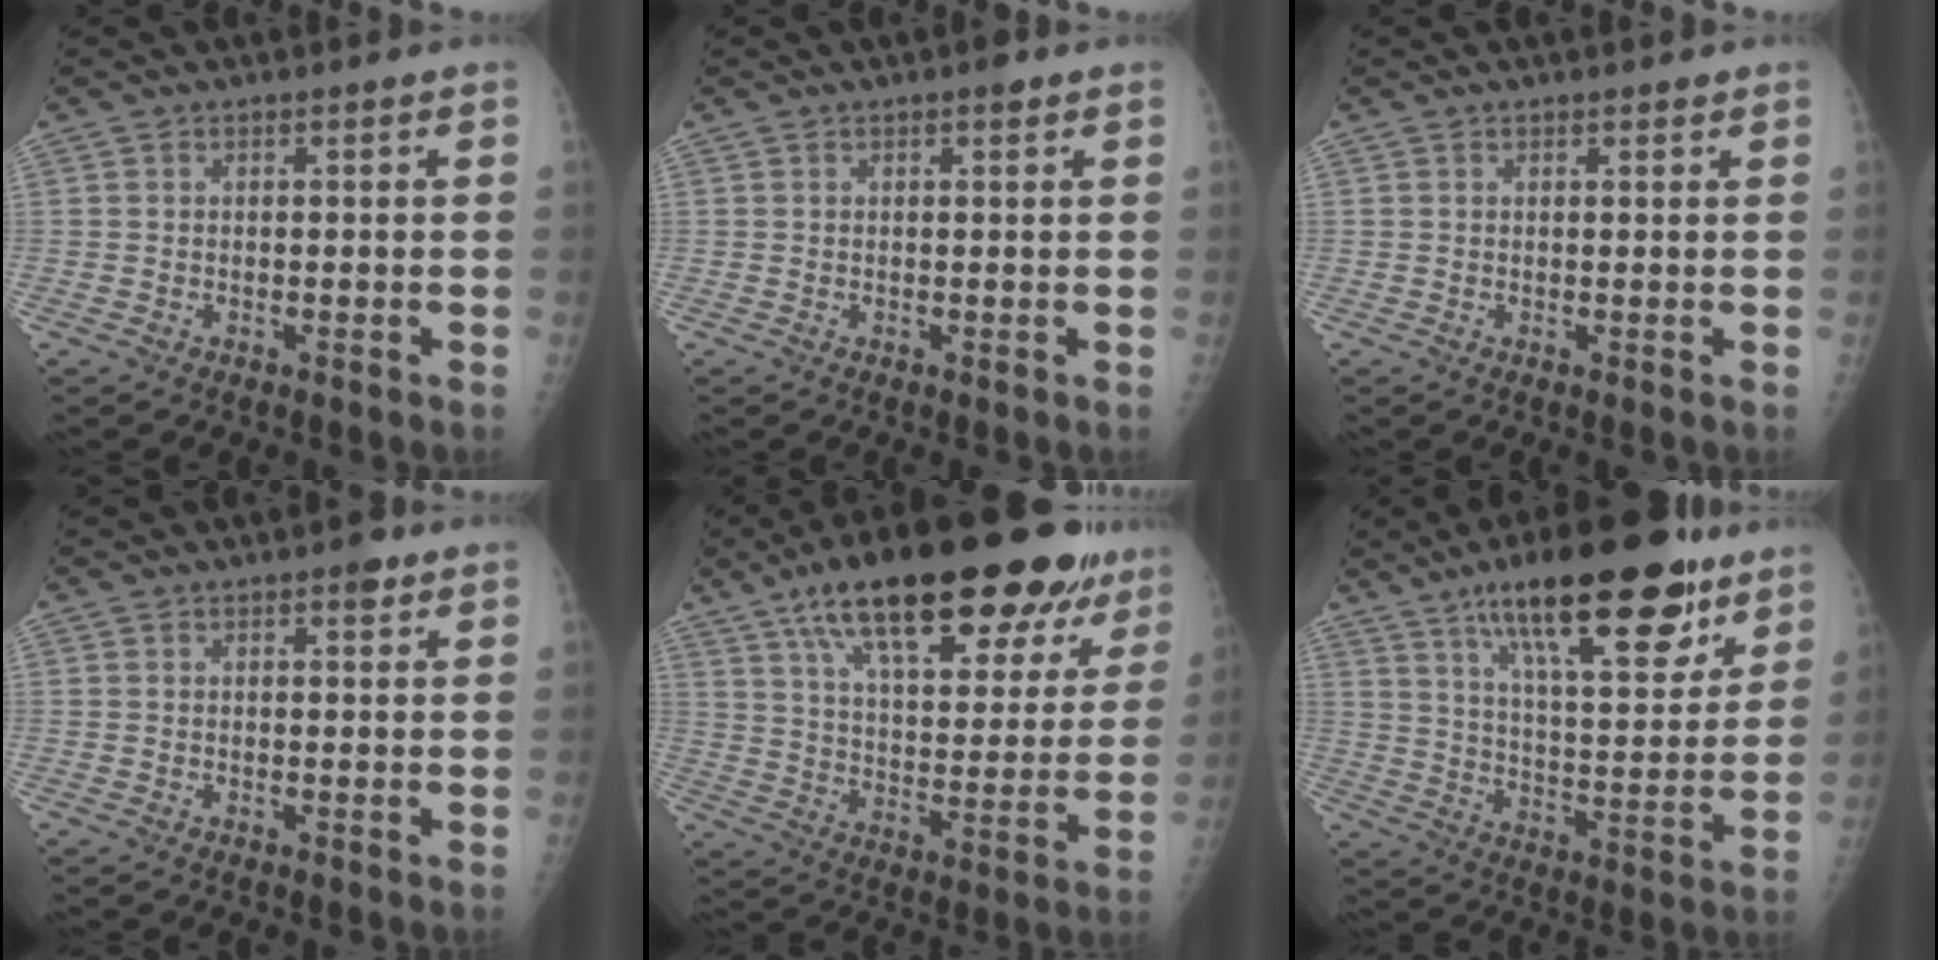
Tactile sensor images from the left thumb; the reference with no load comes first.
{"total": 1.3, "force": [0.8, 0.5, 0.9], "torque": [-0.010, -0.001, 0.009]}
{"total": 0.7, "force": [0.6, 0.3, 0.2], "torque": [0.001, -0.005, 0.008]}
{"total": 1.9, "force": [1.1, 0.8, 1.3], "torque": [-0.011, -0.002, 0.013]}
{"total": 28.8, "force": [18.2, 10.3, 19.8], "torque": [-0.267, -0.028, 0.277]}
{"total": 23.7, "force": [14.5, 7.8, 17.0], "torque": [-0.231, -0.049, 0.232]}